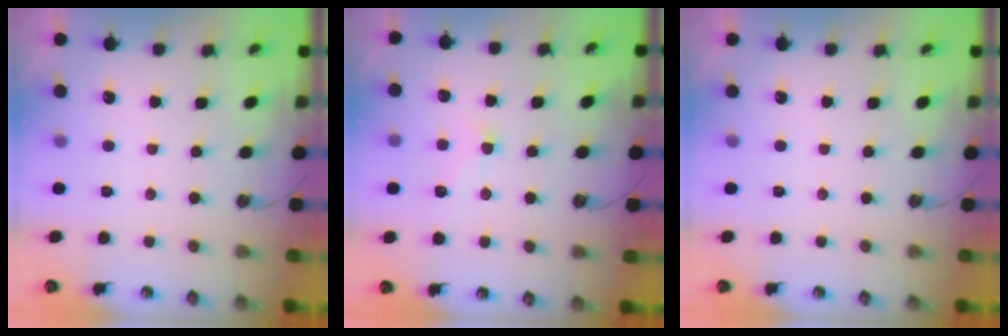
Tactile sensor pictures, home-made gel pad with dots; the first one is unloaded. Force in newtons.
{"total": 0.7, "press": 0.3, "slide": 0.7}
{"total": 0.0}